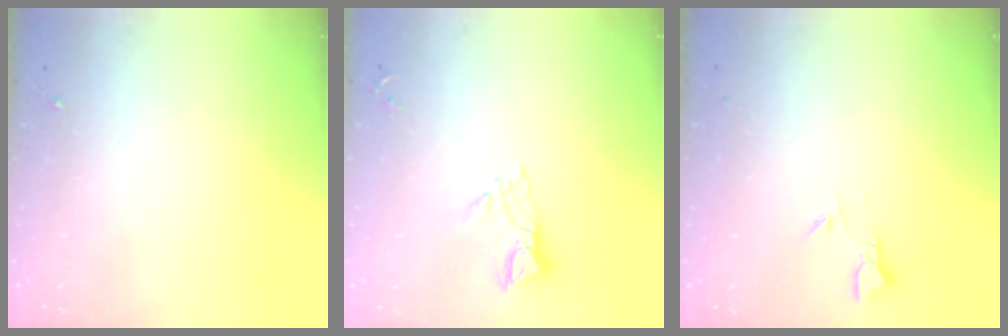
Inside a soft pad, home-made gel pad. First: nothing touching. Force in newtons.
{"total": 8.4, "press": 8.4, "slide": 0.9}
{"total": 2.7, "press": 2.7, "slide": 0.3}